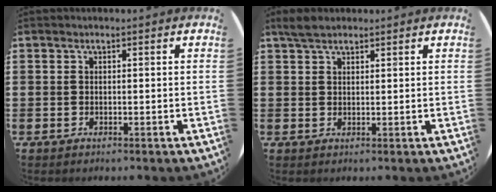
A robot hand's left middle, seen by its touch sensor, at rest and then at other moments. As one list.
[{"total": 2.6, "force": [2.2, 0.9, 1.2], "torque": [-0.028, 0.007, 0.041]}]